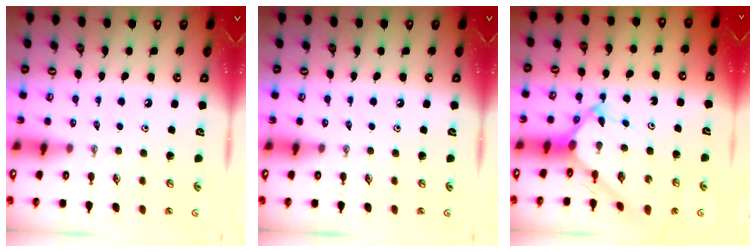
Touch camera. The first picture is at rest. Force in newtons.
{"total": 0.0}
{"total": 6.9, "press": 6.9, "slide": 0.6}